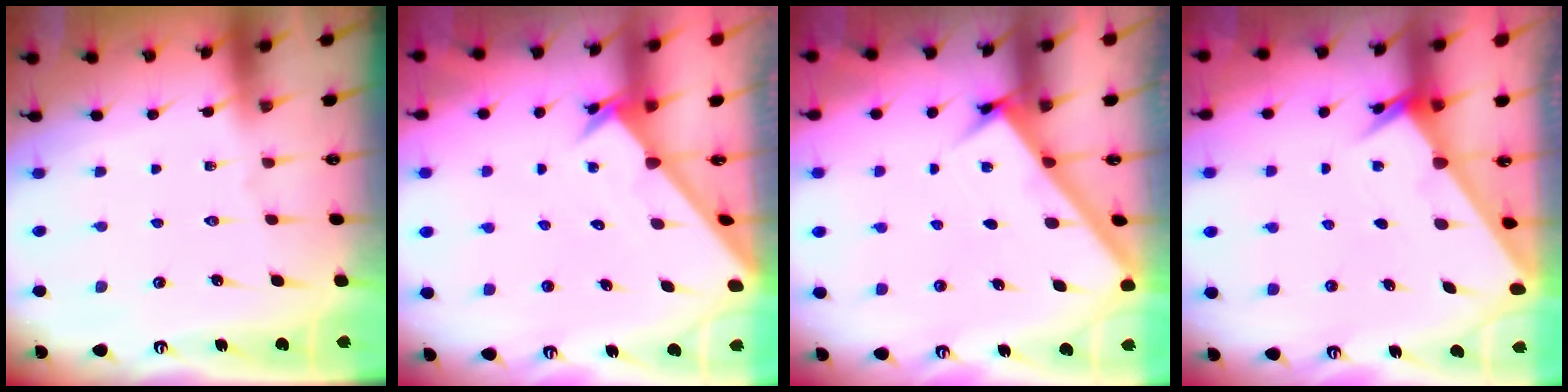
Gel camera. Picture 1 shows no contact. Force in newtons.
{"total": 2.5, "press": 2.5, "slide": 0.2}
{"total": 3.0, "press": 3.0, "slide": 0.2}
{"total": 1.9, "press": 1.9, "slide": 0.0}